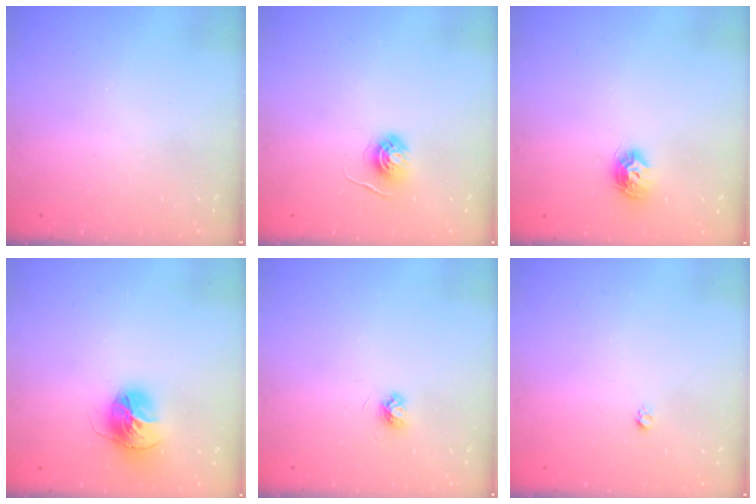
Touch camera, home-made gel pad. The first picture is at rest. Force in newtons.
{"total": 5.3, "press": 5.3, "slide": 0.5}
{"total": 8.3, "press": 8.3, "slide": 0.2}
{"total": 14.3, "press": 14.3, "slide": 1.5}
{"total": 3.9, "press": 3.9, "slide": 0.5}
{"total": 2.7, "press": 2.7, "slide": 0.3}